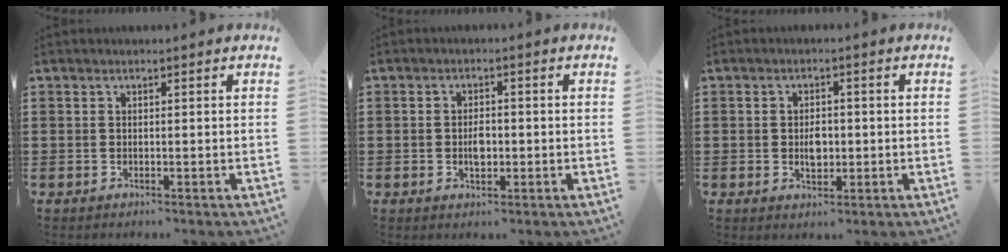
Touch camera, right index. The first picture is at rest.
{"total": 2.8, "force": [-0.4, 1.4, 2.4], "torque": [-0.046, 0.002, -0.007]}
{"total": 3.1, "force": [-0.3, 1.8, 2.5], "torque": [-0.042, 0.000, -0.006]}